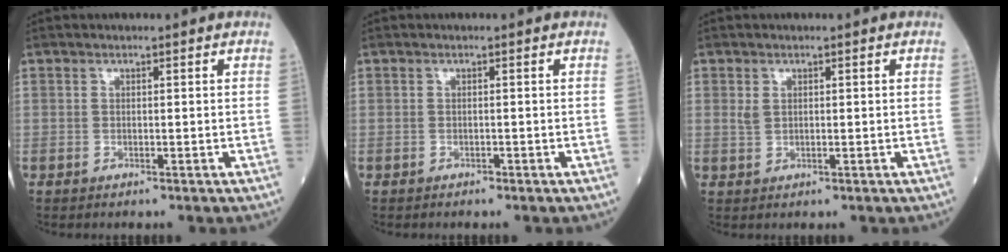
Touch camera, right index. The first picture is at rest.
{"total": 0.0}
{"total": 1.2, "force": [0.5, 0.7, 0.8], "torque": [-0.020, 0.002, 0.016]}